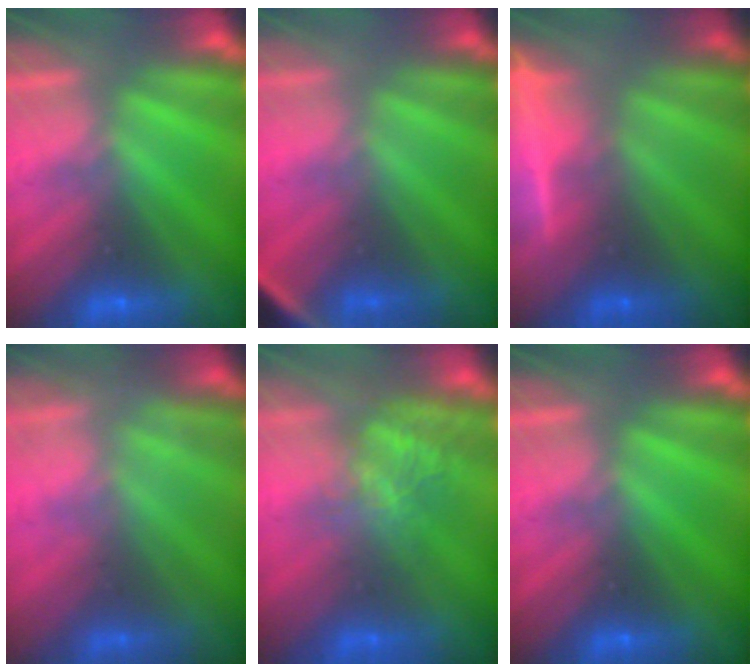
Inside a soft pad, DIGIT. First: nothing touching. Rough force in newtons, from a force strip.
{"total": 3.0}
{"total": 6.5}
{"total": 2.7}
{"total": 4.6}
{"total": 0.0}